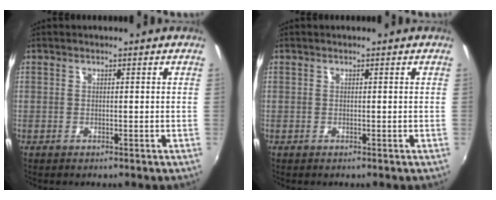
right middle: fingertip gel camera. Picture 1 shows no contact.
{"total": 0.0}